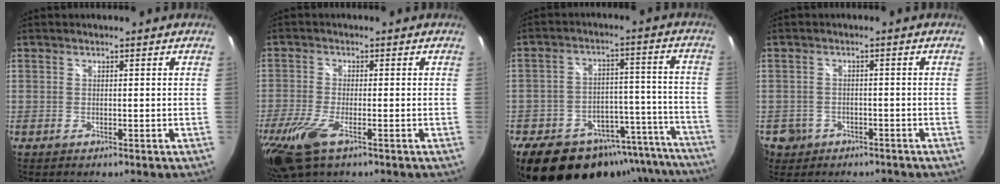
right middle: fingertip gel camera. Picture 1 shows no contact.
{"total": 10.4, "force": [-5.9, 3.3, 7.9], "torque": [-0.189, -0.038, -0.113]}
{"total": 26.9, "force": [-21.7, 12.2, 10.4], "torque": [-0.184, 0.036, -0.276]}
{"total": 6.9, "force": [-3.0, 5.9, 2.0], "torque": [-0.064, 0.004, -0.035]}